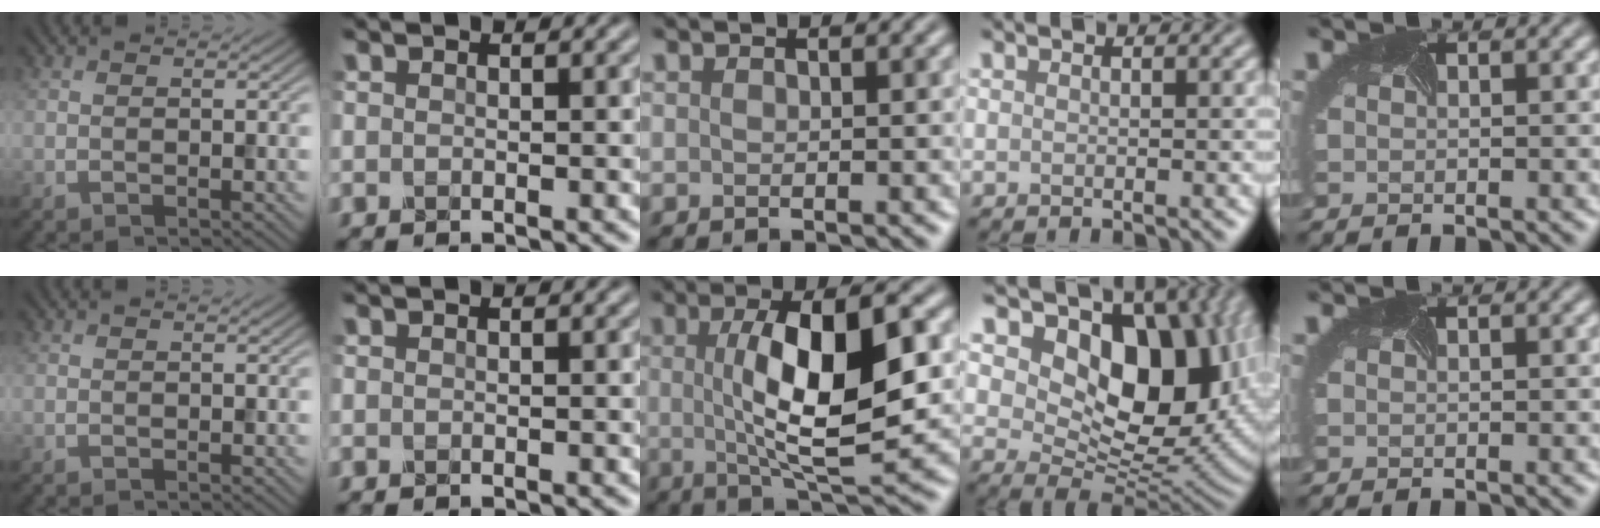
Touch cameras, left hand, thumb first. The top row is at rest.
{"middle": {"total": 9.8, "force": [0.7, 2.9, 9.3], "torque": [-0.148, -0.002, 0.015]}, "ring": {"total": 13.1, "force": [3.5, 8.5, 9.3], "torque": [-0.123, -0.013, 0.060]}}